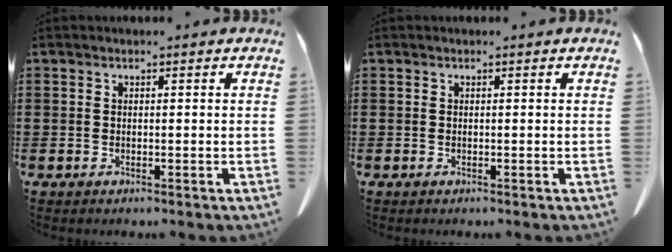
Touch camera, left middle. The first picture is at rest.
{"total": 0.0}